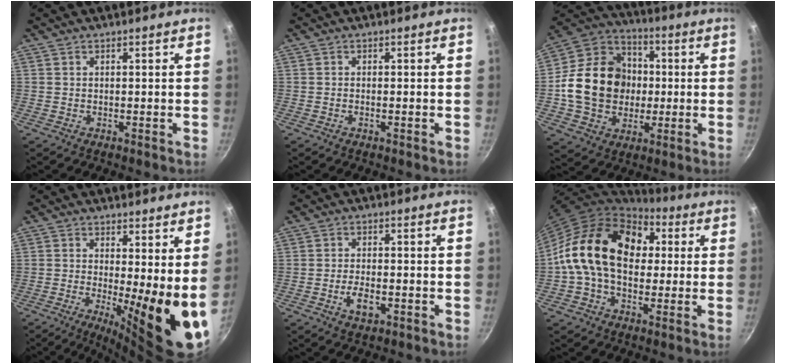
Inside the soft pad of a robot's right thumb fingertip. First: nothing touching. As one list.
[{"total": 0.5, "force": [-0.3, 0.0, 0.4], "torque": [-0.011, 0.003, -0.009]}, {"total": 19.8, "force": [-0.5, 16.4, 11.1], "torque": [-0.166, 0.034, -0.010]}, {"total": 12.7, "force": [-0.2, 2.8, 12.4], "torque": [-0.157, -0.028, -0.002]}, {"total": 4.4, "force": [-1.6, 2.1, 3.5], "torque": [-0.064, 0.009, -0.029]}, {"total": 20.3, "force": [2.6, 14.2, 14.3], "torque": [-0.218, 0.033, 0.028]}]